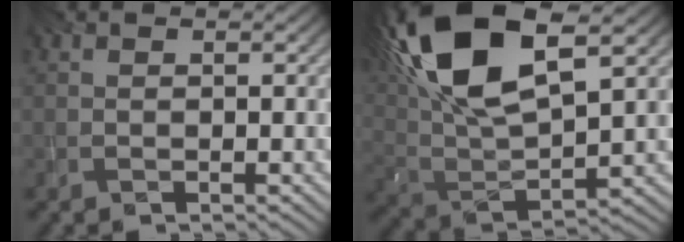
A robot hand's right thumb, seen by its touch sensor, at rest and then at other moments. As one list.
[{"total": 17.1, "force": [8.3, 7.1, 13.2], "torque": [-0.303, 0.024, 0.159]}]